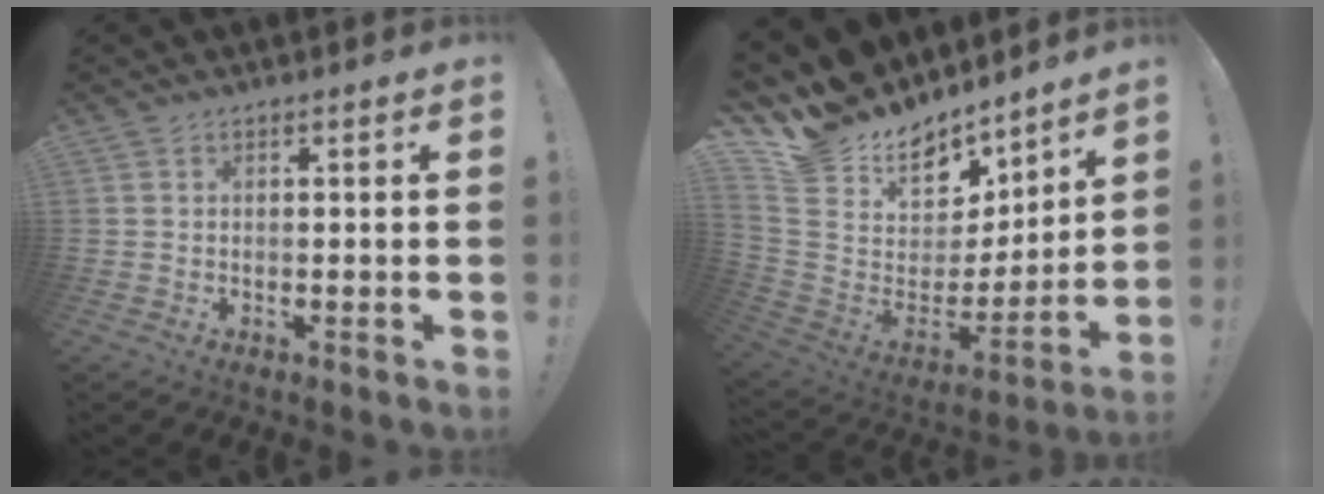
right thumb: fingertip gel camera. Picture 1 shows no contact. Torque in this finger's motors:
{"motor_torque": [-1.20, 2.62, 0.22, 0.24, 0.01]}